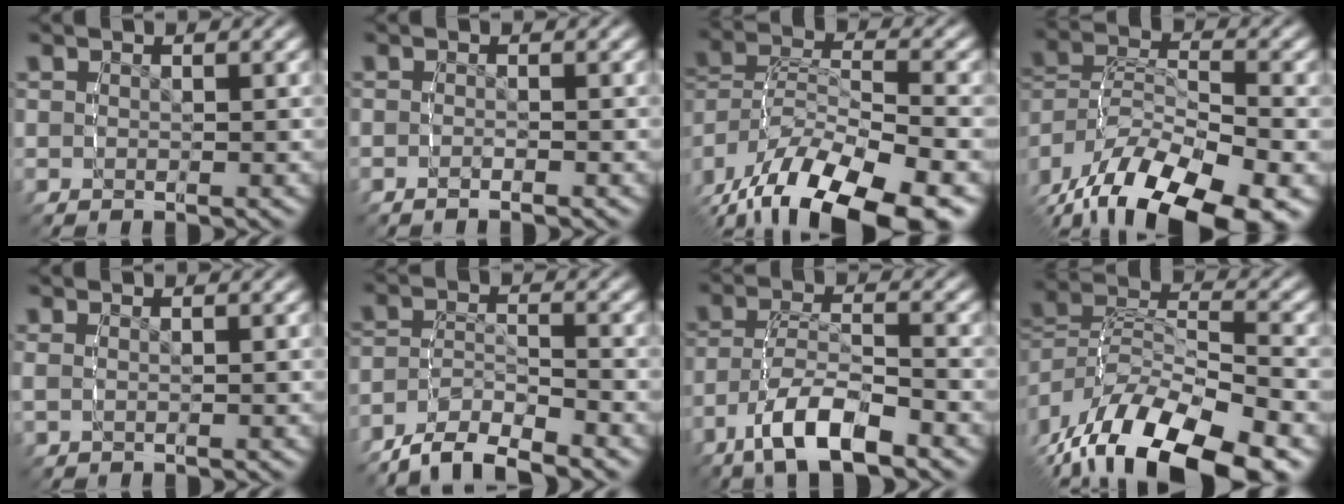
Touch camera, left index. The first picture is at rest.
{"total": 1.1, "force": [-1.1, 0.0, 0.0], "torque": [-0.010, 0.002, -0.021]}
{"total": 8.5, "force": [-4.5, 4.7, 5.4], "torque": [-0.113, -0.026, -0.056]}
{"total": 9.1, "force": [-4.0, 5.8, 5.7], "torque": [-0.117, -0.025, -0.055]}
{"total": 0.7, "force": [0.4, -0.2, 0.5], "torque": [-0.013, 0.004, 0.007]}
{"total": 5.5, "force": [-4.5, 2.5, 1.9], "torque": [-0.038, -0.007, -0.077]}
{"total": 5.1, "force": [-2.7, 2.0, 3.8], "torque": [-0.080, -0.007, -0.043]}
{"total": 9.0, "force": [-3.3, 5.6, 6.3], "torque": [-0.129, -0.020, -0.044]}